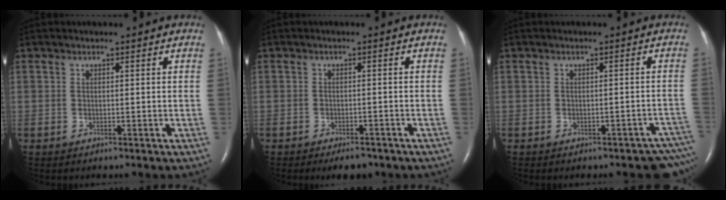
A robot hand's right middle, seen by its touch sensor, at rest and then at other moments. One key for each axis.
{"total": 3.4, "fx": -2.7, "fy": 1.3, "fz": 1.7, "tx": -0.022, "ty": -0.003, "tz": -0.034}
{"total": 6.5, "fx": -5.6, "fy": 2.8, "fz": 1.6, "tx": 0.006, "ty": 0.017, "tz": -0.058}